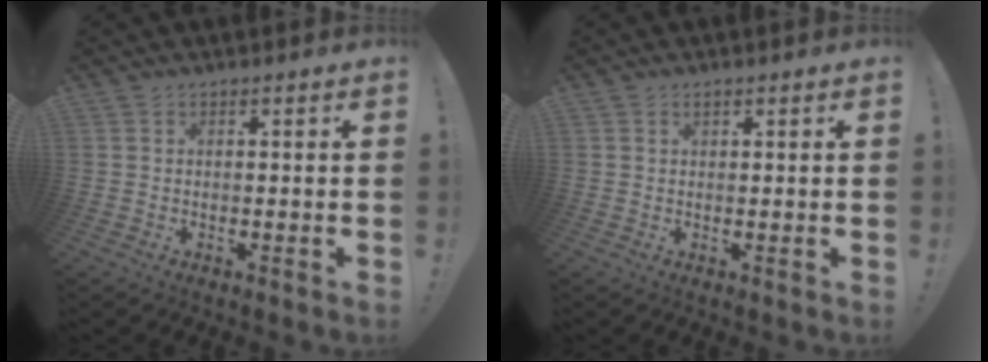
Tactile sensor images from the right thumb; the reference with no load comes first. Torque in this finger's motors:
{"motor_torque": [0.02, 0.77, 0.34, -0.18, -0.01]}